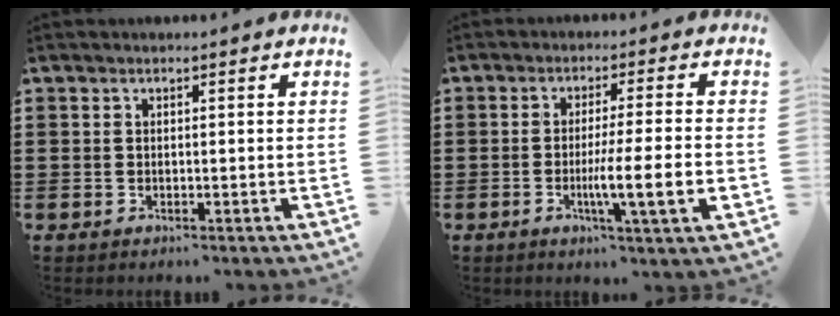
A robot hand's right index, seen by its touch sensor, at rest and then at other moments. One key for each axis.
{"total": 7.8, "fx": -1.9, "fy": -0.2, "fz": 7.6, "tx": -0.125, "ty": -0.015, "tz": -0.033}